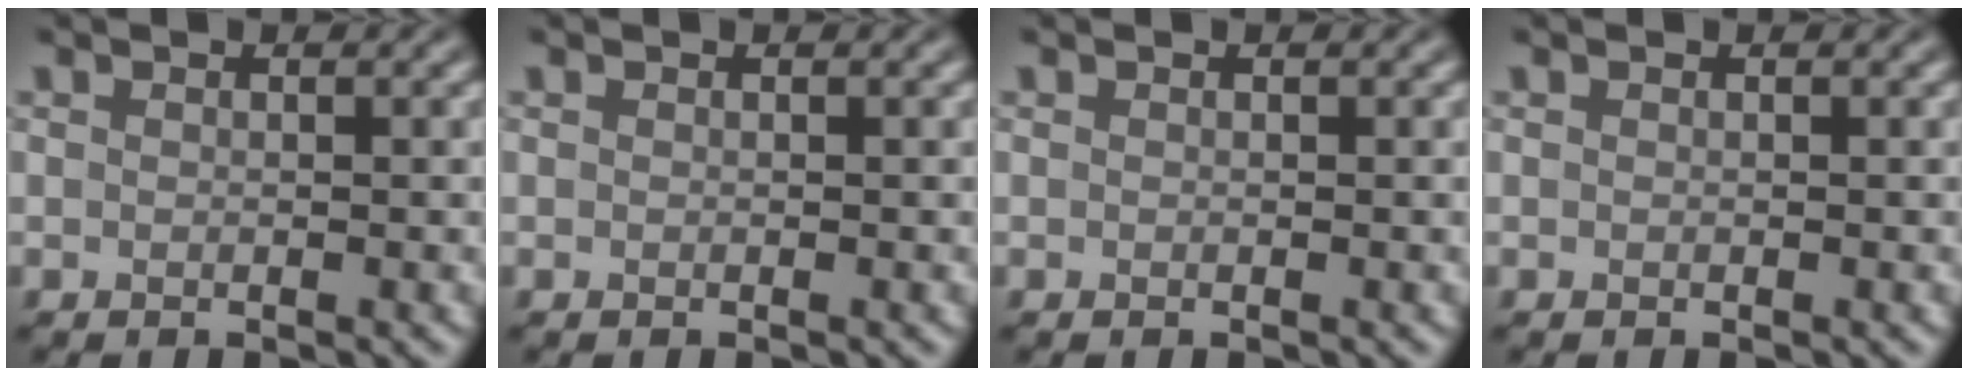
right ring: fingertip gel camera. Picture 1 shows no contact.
{"total": 0.0}
{"total": 0.0}
{"total": 0.0}